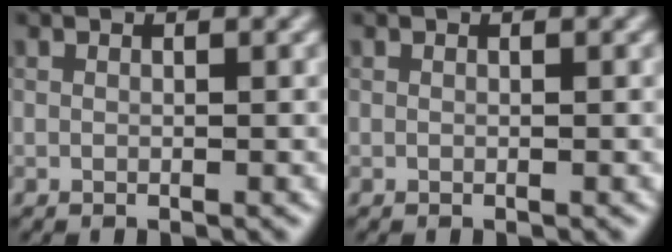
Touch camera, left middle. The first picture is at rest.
{"total": 0.0}